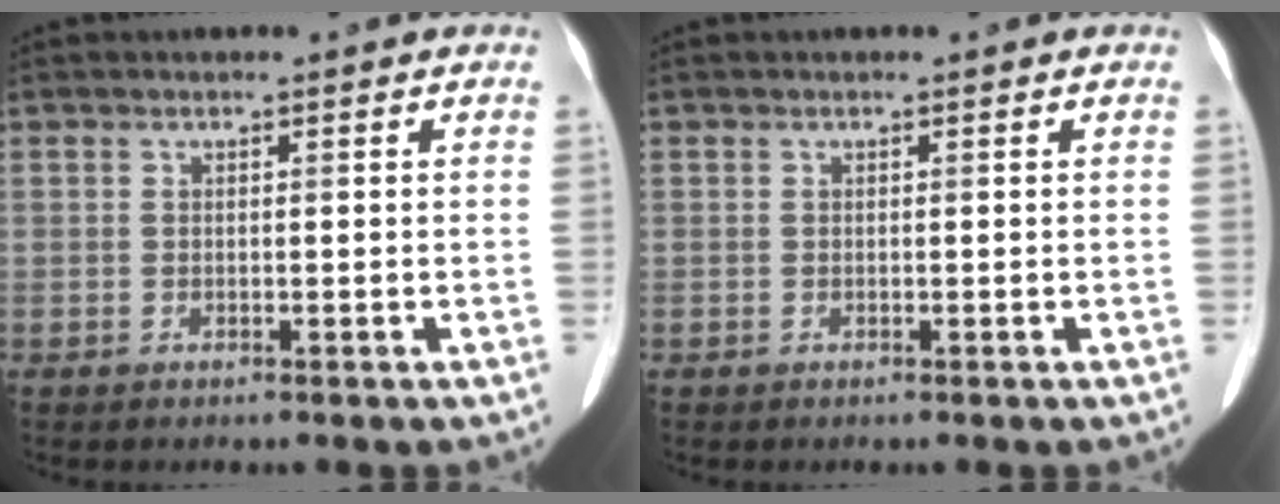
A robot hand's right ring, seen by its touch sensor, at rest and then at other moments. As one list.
[{"total": 0.0}]